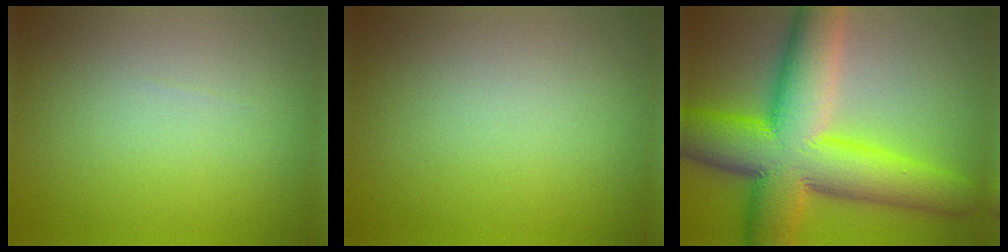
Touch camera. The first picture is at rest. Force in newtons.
{"total": 0.0}
{"total": 14.0, "press": 14.0, "slide": 0.1}